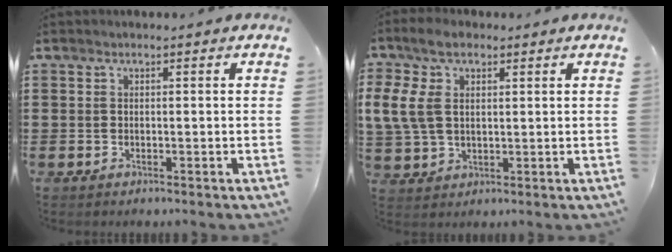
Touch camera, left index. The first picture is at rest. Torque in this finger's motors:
{"motor_torque": [2.14, 0.00, 0.50, 0.21]}